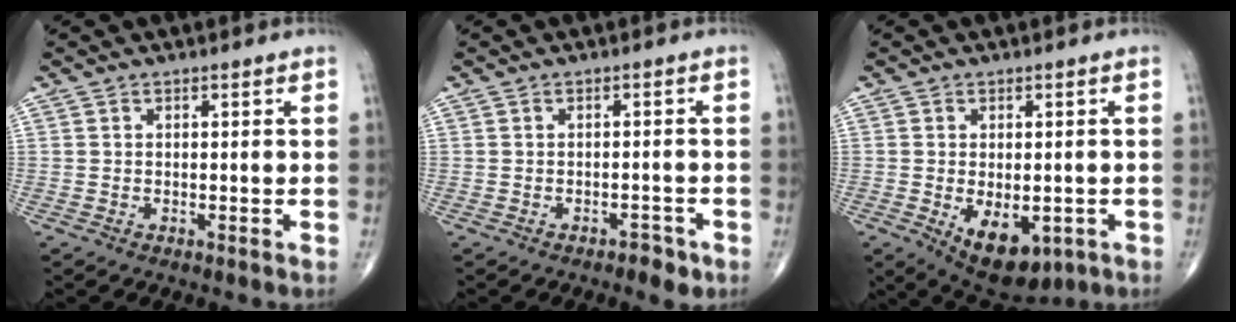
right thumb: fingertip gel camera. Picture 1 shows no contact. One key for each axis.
{"total": 2.6, "fx": -1.7, "fy": 1.3, "fz": 1.5, "tx": -0.015, "ty": 0.010, "tz": -0.020}
{"total": 10.2, "fx": -3.4, "fy": 5.8, "fz": 7.8, "tx": -0.101, "ty": -0.007, "tz": -0.033}